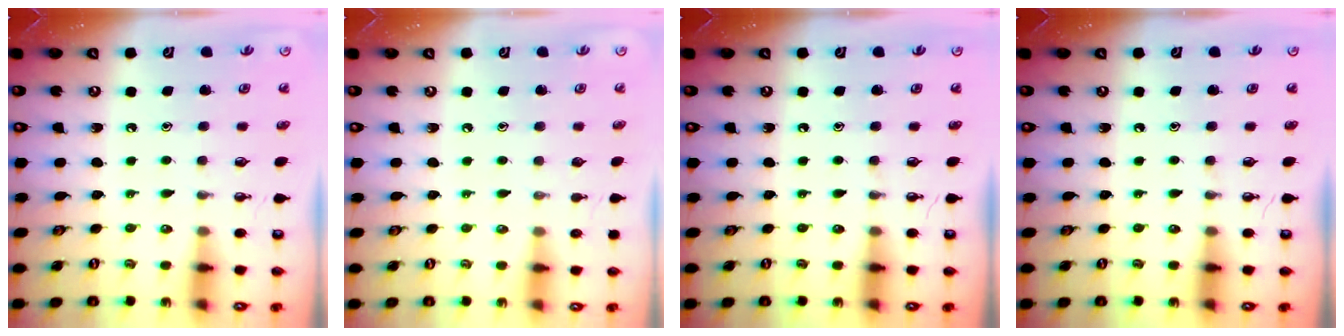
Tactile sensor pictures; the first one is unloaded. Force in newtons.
{"total": 0.0}
{"total": 0.0}
{"total": 0.0}